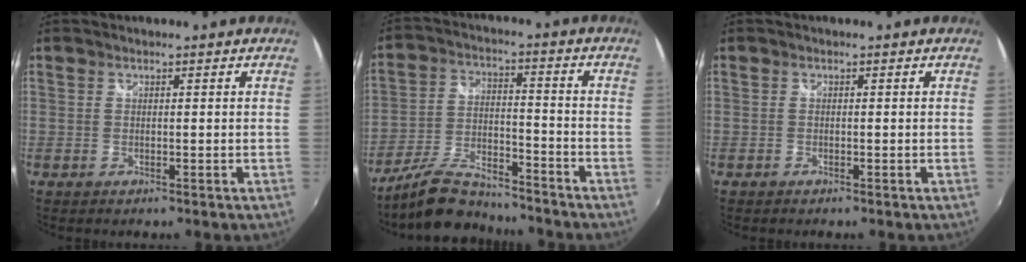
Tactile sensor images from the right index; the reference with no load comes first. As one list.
[{"total": 12.1, "force": [-10.8, 3.0, 4.6], "torque": [-0.107, -0.002, -0.194]}, {"total": 0.6, "force": [-0.5, 0.2, 0.0], "torque": [-0.003, -0.003, -0.014]}]